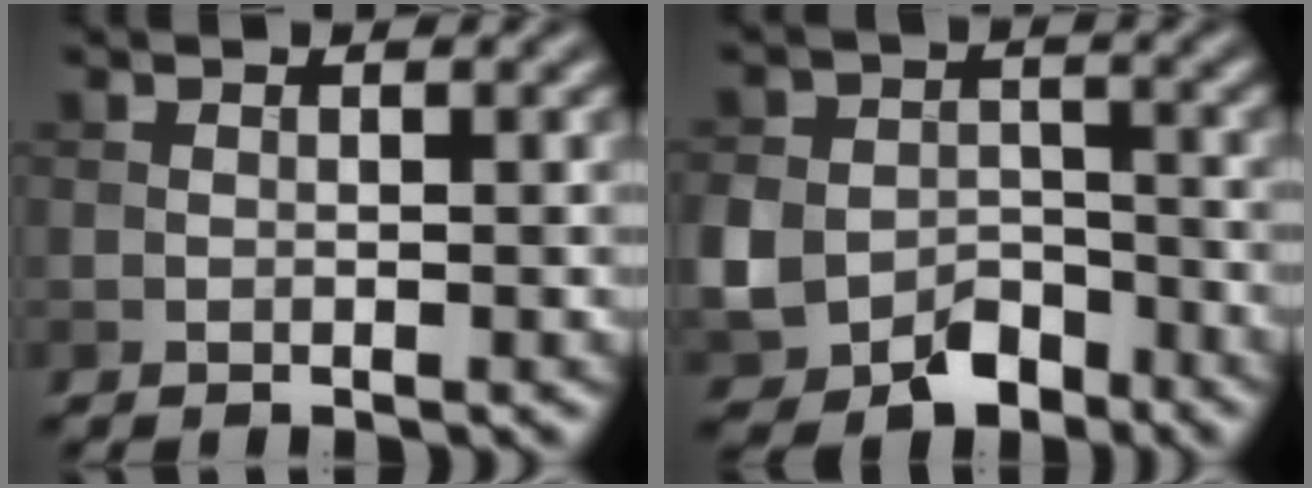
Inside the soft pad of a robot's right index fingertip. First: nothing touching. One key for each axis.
{"total": 6.7, "fx": -3.3, "fy": 4.9, "fz": 3.0, "tx": -0.054, "ty": -0.011, "tz": -0.063}